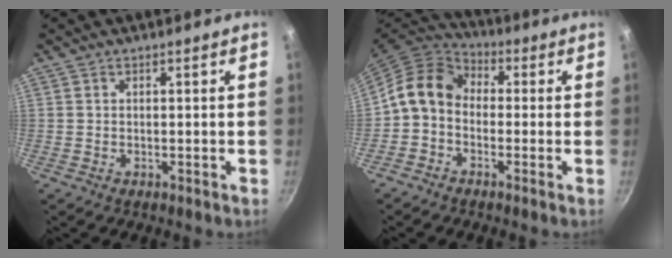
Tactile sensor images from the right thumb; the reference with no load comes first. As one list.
[{"total": 9.5, "force": [-0.8, 7.3, 5.9], "torque": [-0.097, 0.039, -0.040]}]